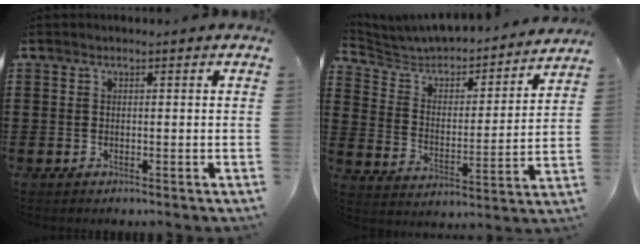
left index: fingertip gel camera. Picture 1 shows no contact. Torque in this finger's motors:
{"motor_torque": [2.14, 0.00, 0.34, 0.03]}